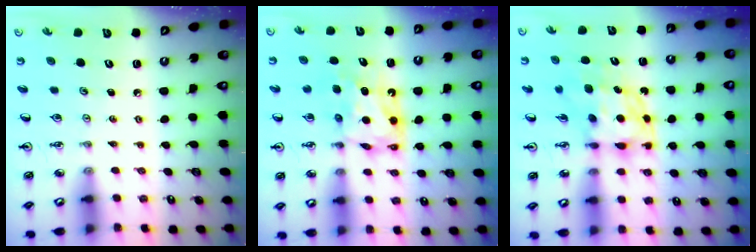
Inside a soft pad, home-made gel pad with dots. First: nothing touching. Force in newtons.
{"total": 6.3, "press": 6.3, "slide": 0.4}
{"total": 8.1, "press": 8.0, "slide": 0.6}